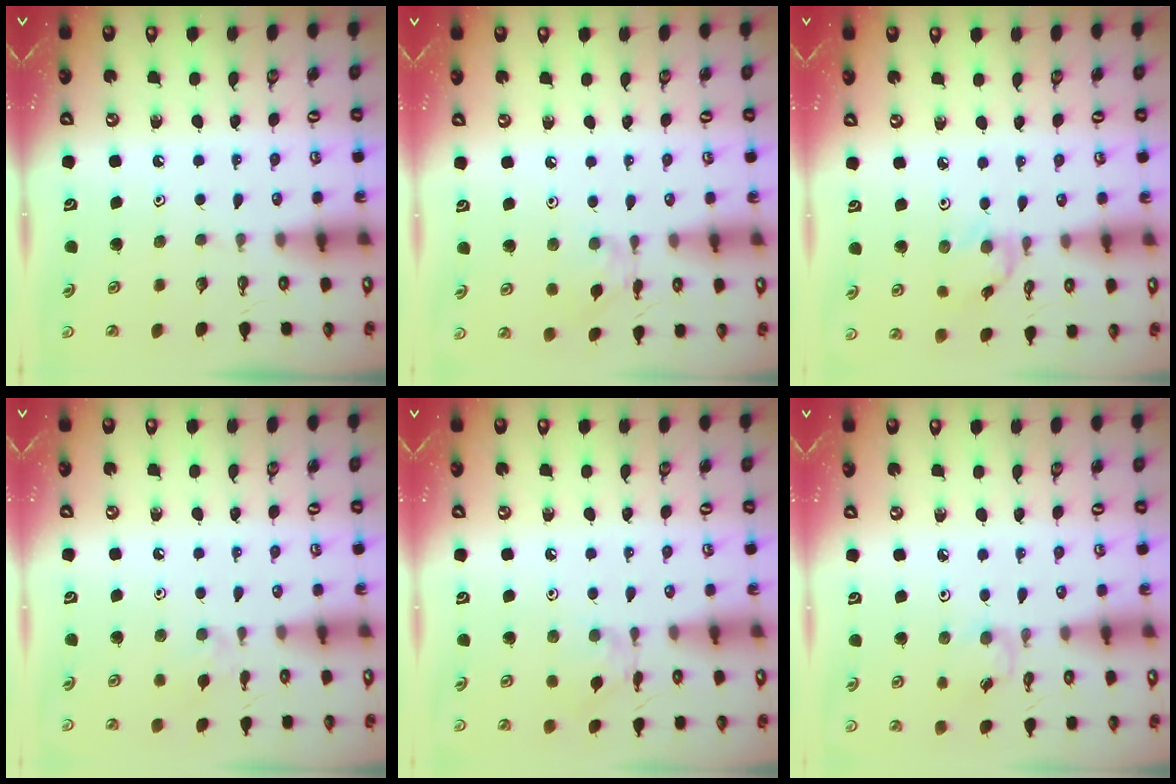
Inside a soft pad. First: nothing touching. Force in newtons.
{"total": 2.4, "press": 2.4, "slide": 0.2}
{"total": 2.0, "press": 2.0, "slide": 0.3}
{"total": 5.0, "press": 4.9, "slide": 0.6}
{"total": 2.7, "press": 2.7, "slide": 0.2}
{"total": 2.8, "press": 2.8, "slide": 0.4}